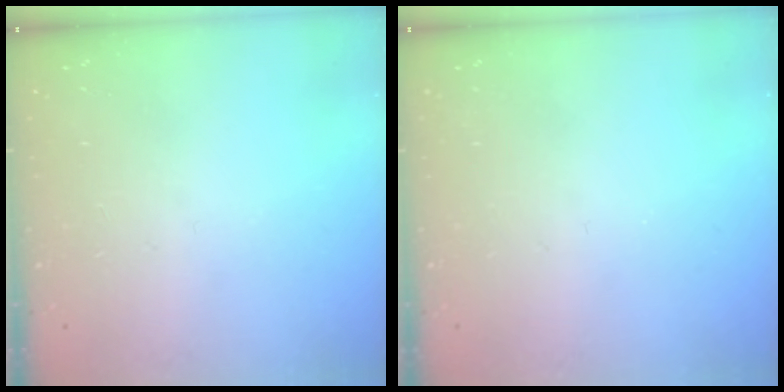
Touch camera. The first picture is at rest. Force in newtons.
{"total": 0.0}